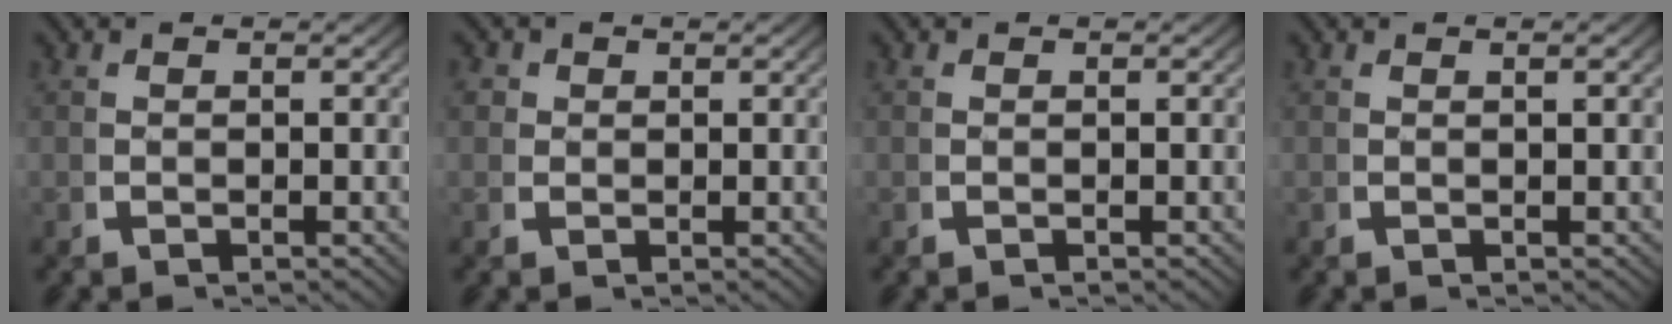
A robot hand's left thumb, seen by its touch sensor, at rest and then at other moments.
{"total": 1.8, "force": [0.7, 1.6, 0.5], "torque": [-0.013, -0.005, 0.011]}
{"total": 0.0}
{"total": 0.6, "force": [0.2, -0.1, 0.5], "torque": [-0.011, 0.003, 0.005]}